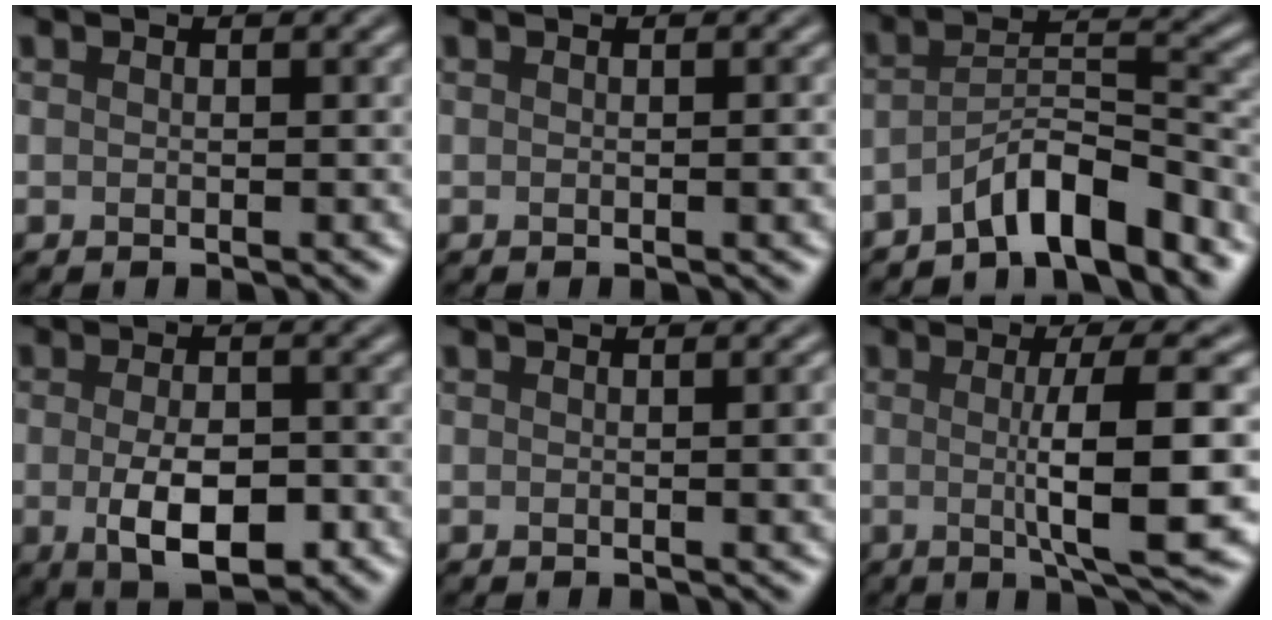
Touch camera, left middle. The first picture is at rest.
{"total": 0.8, "force": [-0.1, 0.1, 0.7], "torque": [-0.010, 0.001, 0.000]}
{"total": 6.1, "force": [-4.4, 1.4, 3.9], "torque": [-0.060, 0.010, -0.080]}
{"total": 6.1, "force": [-1.7, 2.7, 5.1], "torque": [-0.091, -0.009, -0.024]}
{"total": 2.2, "force": [0.0, 0.6, 2.1], "torque": [-0.021, 0.002, -0.002]}
{"total": 8.9, "force": [-0.3, 1.7, 8.7], "torque": [-0.120, -0.002, -0.004]}